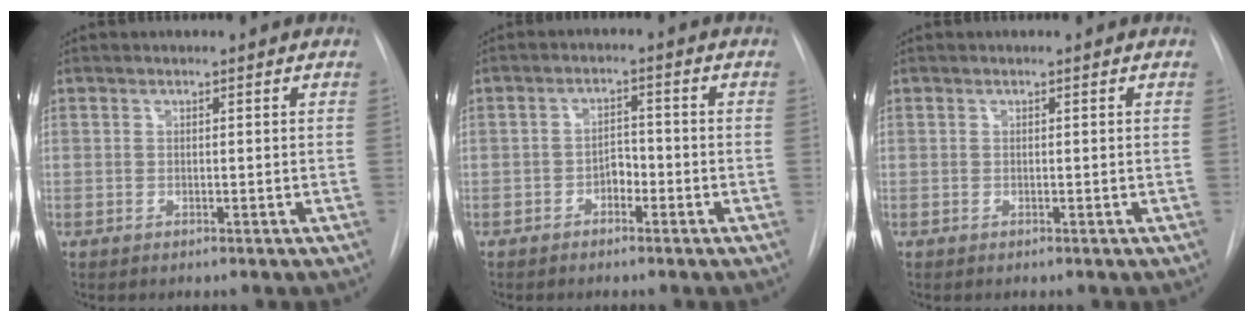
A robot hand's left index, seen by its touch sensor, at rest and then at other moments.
{"total": 2.9, "force": [-1.9, 1.5, 1.5], "torque": [-0.020, 0.004, -0.034]}
{"total": 0.0}